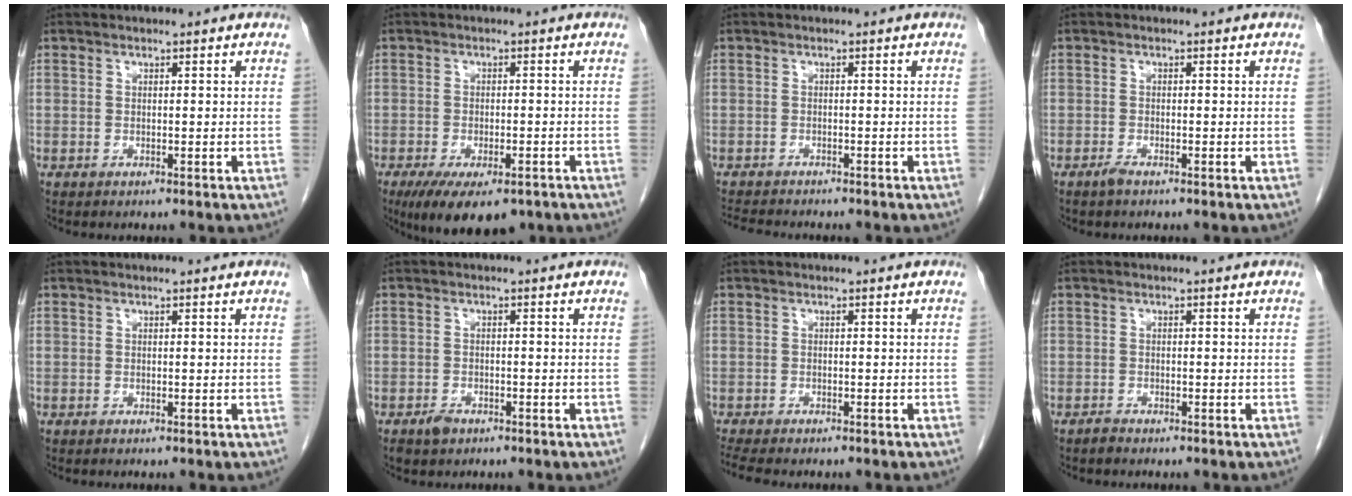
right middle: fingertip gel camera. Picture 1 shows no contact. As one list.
[{"total": 10.4, "force": [-7.1, 4.0, 6.5], "torque": [-0.105, -0.014, -0.105]}, {"total": 5.1, "force": [-4.8, 0.4, 1.7], "torque": [-0.028, -0.014, -0.076]}, {"total": 1.1, "force": [-0.9, 0.1, 0.6], "torque": [-0.018, -0.002, -0.017]}, {"total": 0.0}, {"total": 2.1, "force": [-1.5, 1.2, 0.9], "torque": [-0.019, 0.001, -0.019]}, {"total": 5.4, "force": [-4.6, 1.1, 2.6], "torque": [-0.046, -0.012, -0.071]}, {"total": 0.8, "force": [-0.7, 0.2, 0.2], "torque": [-0.005, 0.000, -0.014]}]